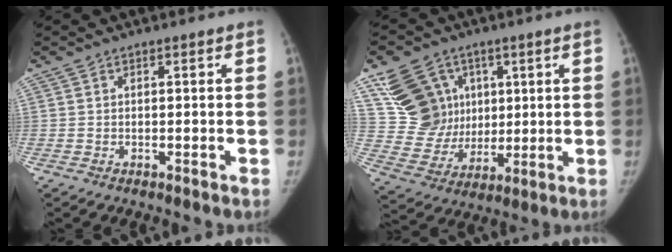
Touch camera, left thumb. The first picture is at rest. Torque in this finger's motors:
{"motor_torque": [-0.26, 0.10, 0.43, 0.12, 0.01]}